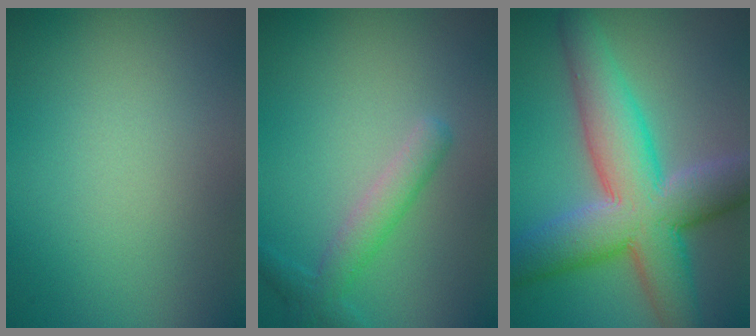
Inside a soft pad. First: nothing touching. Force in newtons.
{"total": 2.6, "press": 2.5, "slide": 0.1}
{"total": 10.0, "press": 10.0, "slide": 0.6}